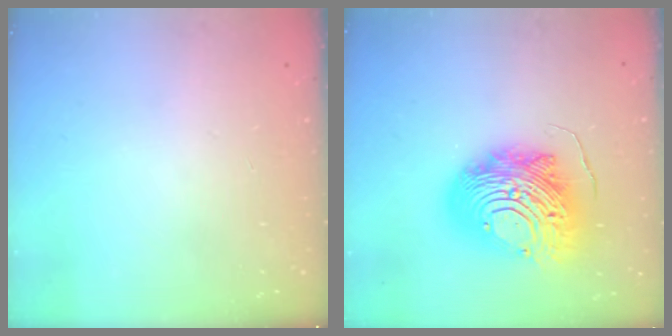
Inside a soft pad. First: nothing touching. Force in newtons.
{"total": 20.1, "press": 20.0, "slide": 2.0}